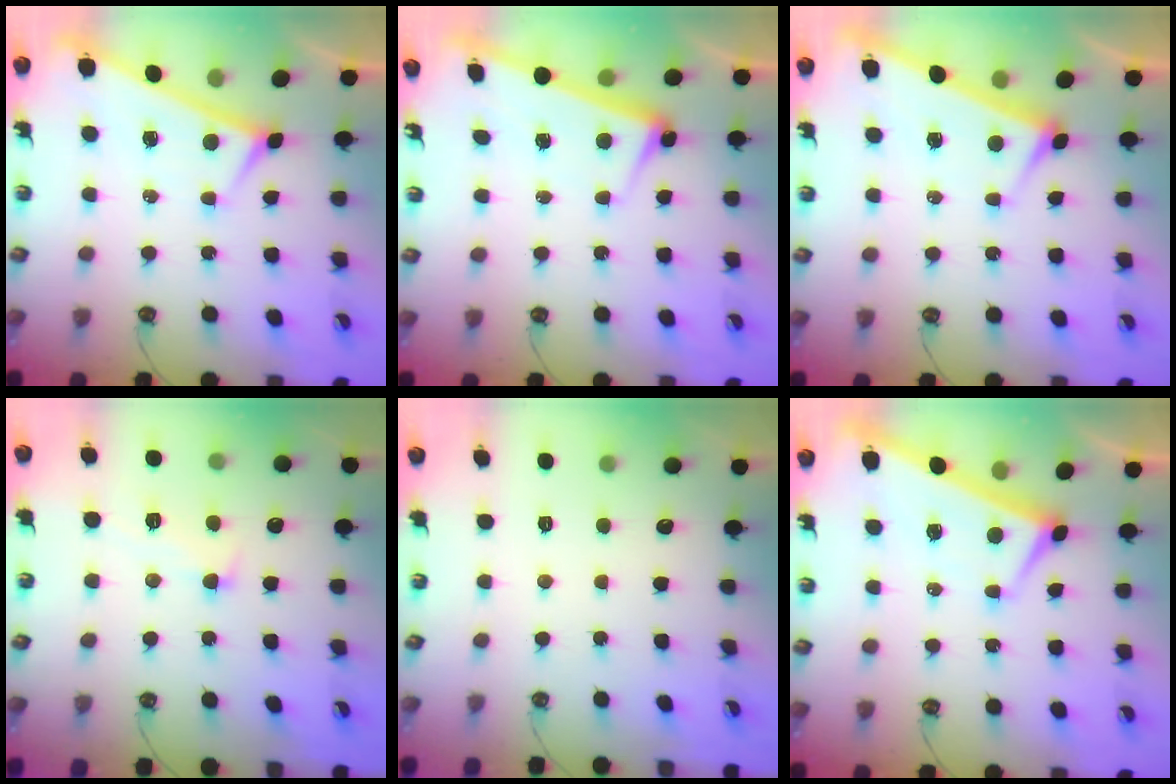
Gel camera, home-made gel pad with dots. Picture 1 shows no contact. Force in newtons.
{"total": 2.4, "press": 2.4, "slide": 0.5}
{"total": 3.8, "press": 3.8, "slide": 0.2}
{"total": 1.7, "press": 1.5, "slide": 0.9}
{"total": 0.0}
{"total": 2.3, "press": 2.2, "slide": 0.5}